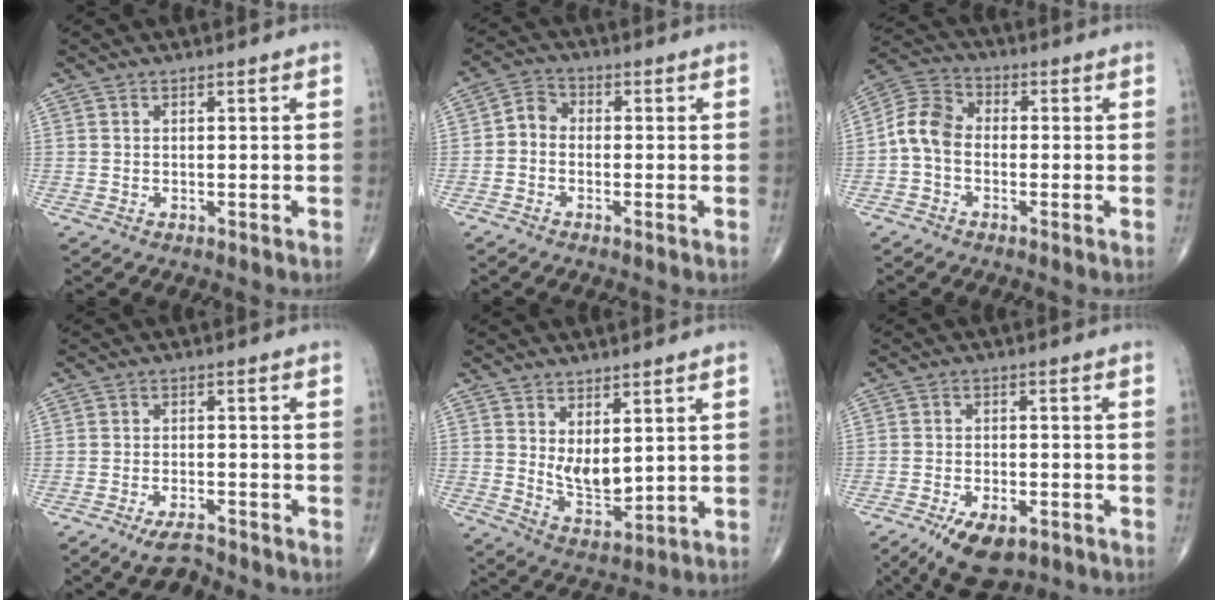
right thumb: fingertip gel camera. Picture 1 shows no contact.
{"total": 3.8, "force": [-0.9, 3.1, 2.0], "torque": [-0.021, 0.014, -0.034]}
{"total": 7.5, "force": [-1.3, 5.6, 4.8], "torque": [-0.082, 0.025, -0.042]}
{"total": 4.3, "force": [-3.6, 1.2, 2.0], "torque": [-0.040, 0.010, -0.065]}
{"total": 6.6, "force": [1.7, 3.4, 5.4], "torque": [-0.079, -0.029, 0.045]}
{"total": 9.6, "force": [-5.8, 4.6, 6.2], "torque": [-0.095, 0.016, -0.091]}